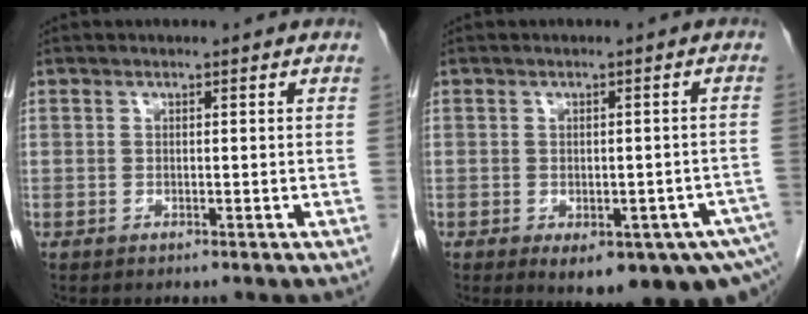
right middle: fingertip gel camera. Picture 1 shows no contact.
{"total": 13.4, "force": [-8.1, 4.9, 9.5], "torque": [-0.089, 0.003, -0.092]}